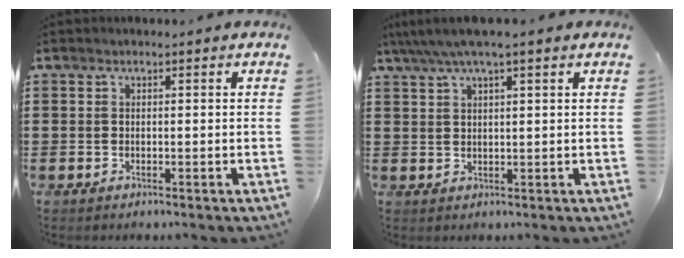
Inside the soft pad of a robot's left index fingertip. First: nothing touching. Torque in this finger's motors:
{"motor_torque": [1.13, -1.01, 0.95, 0.21]}